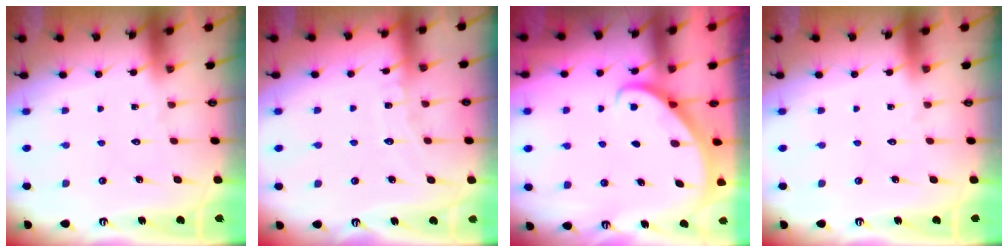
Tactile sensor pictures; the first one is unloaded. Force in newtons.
{"total": 6.0, "press": 6.0, "slide": 0.2}
{"total": 2.8, "press": 2.8, "slide": 0.2}
{"total": 0.0}